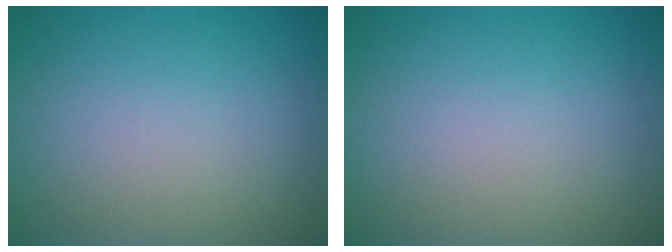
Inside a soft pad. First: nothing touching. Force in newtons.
{"total": 0.0}